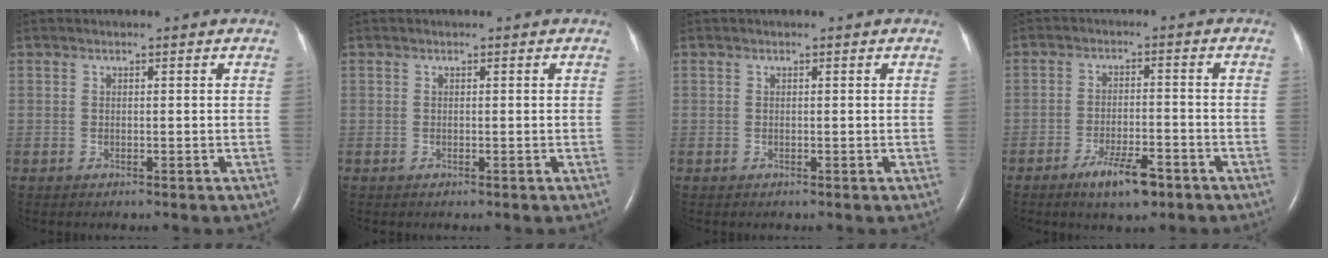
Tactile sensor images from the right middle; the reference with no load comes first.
{"total": 0.0}
{"total": 0.0}
{"total": 6.5, "force": [-4.2, 1.6, 4.7], "torque": [-0.089, -0.005, -0.067]}